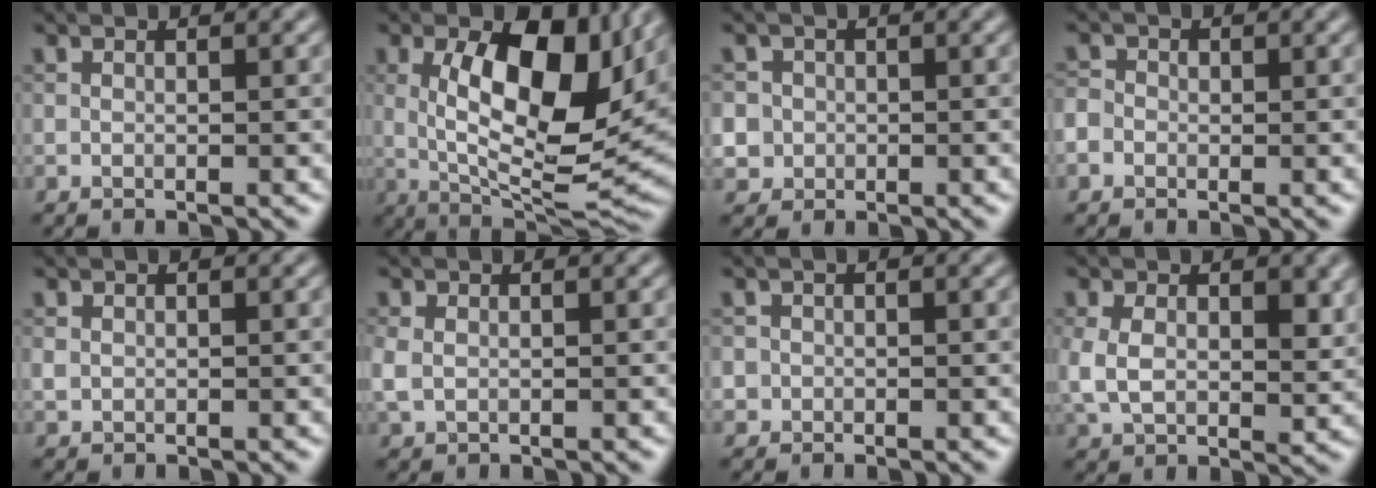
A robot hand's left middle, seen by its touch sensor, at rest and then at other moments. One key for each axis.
{"total": 13.0, "fx": 2.2, "fy": 5.5, "fz": 11.6, "tx": -0.188, "ty": -0.007, "tz": 0.036}
{"total": 3.6, "fx": -0.1, "fy": 3.6, "fz": 0.7, "tx": 0.000, "ty": 0.017, "tz": -0.009}
{"total": 2.1, "fx": -0.3, "fy": 1.9, "fz": 0.8, "tx": -0.006, "ty": 0.010, "tz": -0.019}
{"total": 0.8, "fx": 0.1, "fy": 0.7, "fz": 0.3, "tx": -0.006, "ty": -0.001, "tz": 0.003}
{"total": 1.6, "fx": 0.0, "fy": 1.3, "fz": 1.0, "tx": -0.031, "ty": -0.001, "tz": 0.003}
{"total": 1.1, "fx": -0.1, "fy": 1.1, "fz": 0.0, "tx": 0.014, "ty": -0.003, "tz": -0.003}
{"total": 6.8, "fx": 0.7, "fy": 4.4, "fz": 5.1, "tx": -0.112, "ty": -0.013, "tz": 0.017}